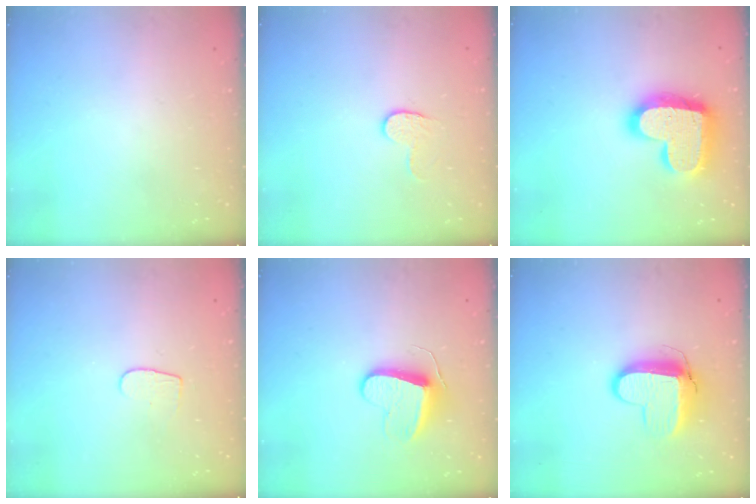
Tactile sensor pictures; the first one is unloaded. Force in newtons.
{"total": 3.8, "press": 3.8, "slide": 0.4}
{"total": 20.5, "press": 20.4, "slide": 1.5}
{"total": 3.9, "press": 3.9, "slide": 0.4}
{"total": 9.6, "press": 9.5, "slide": 0.6}
{"total": 10.3, "press": 10.3, "slide": 1.2}